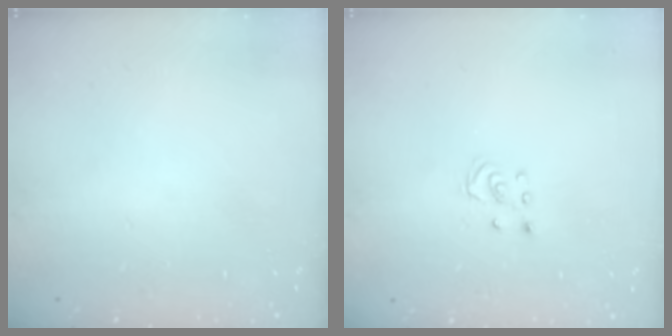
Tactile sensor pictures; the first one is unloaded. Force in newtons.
{"total": 2.5, "press": 2.5, "slide": 0.2}